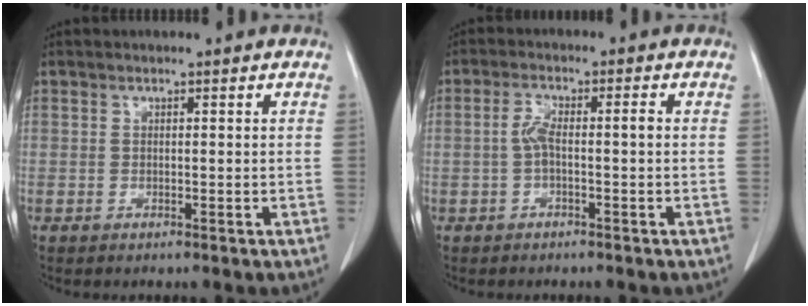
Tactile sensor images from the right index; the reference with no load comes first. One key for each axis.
{"total": 3.7, "fx": -0.5, "fy": 0.8, "fz": 3.6, "tx": -0.075, "ty": 0.015, "tz": -0.008}